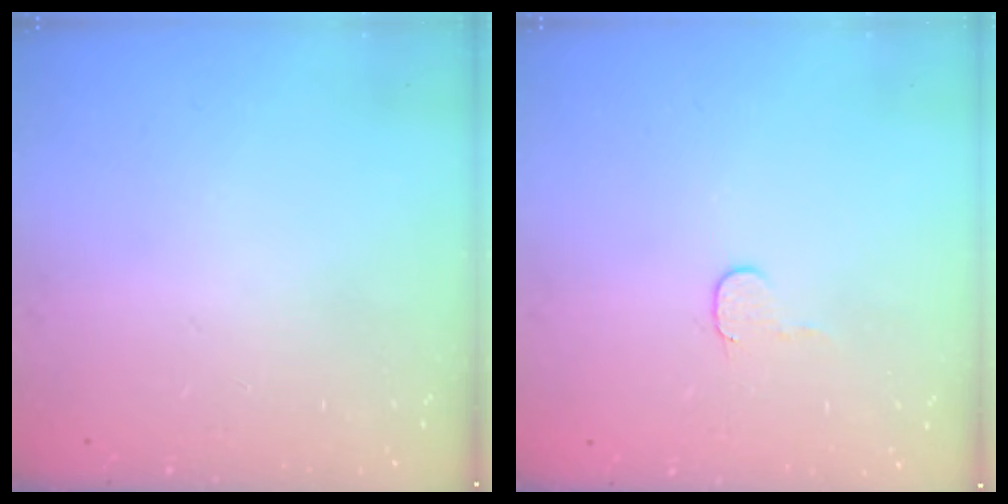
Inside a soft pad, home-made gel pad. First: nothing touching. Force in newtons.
{"total": 4.4, "press": 4.4, "slide": 0.3}